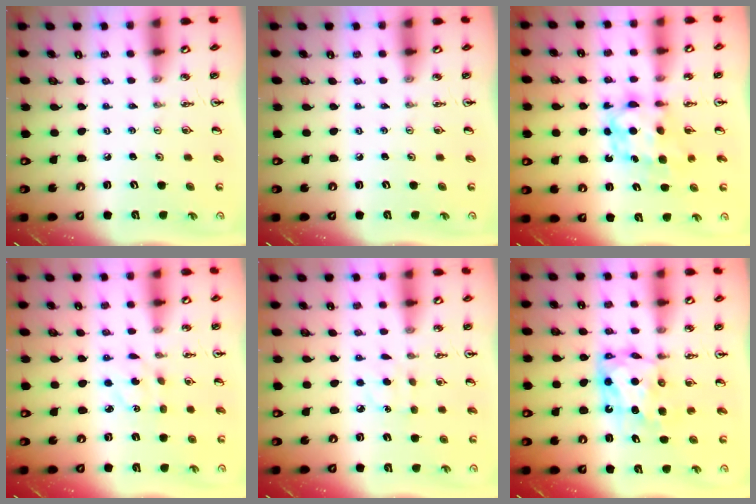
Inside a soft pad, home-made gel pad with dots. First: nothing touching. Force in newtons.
{"total": 0.0}
{"total": 6.7, "press": 6.7, "slide": 0.6}
{"total": 3.4, "press": 3.3, "slide": 0.7}
{"total": 5.4, "press": 5.3, "slide": 0.6}
{"total": 7.2, "press": 7.2, "slide": 0.0}